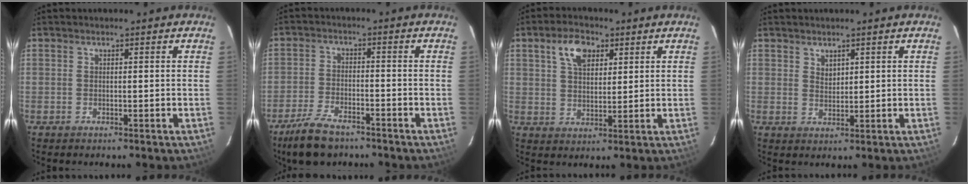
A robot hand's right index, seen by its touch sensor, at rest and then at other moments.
{"total": 8.9, "force": [-6.9, 3.6, 4.4], "torque": [-0.120, -0.007, -0.127]}
{"total": 6.8, "force": [3.3, 3.9, 4.5], "torque": [-0.080, 0.019, 0.060]}
{"total": 2.1, "force": [1.5, 1.2, 0.7], "torque": [-0.010, 0.000, 0.029]}